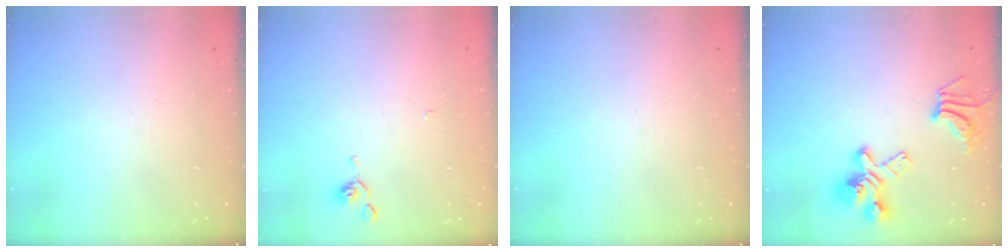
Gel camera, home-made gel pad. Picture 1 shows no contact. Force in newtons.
{"total": 0.0}
{"total": 0.0}
{"total": 8.8, "press": 8.5, "slide": 2.3}